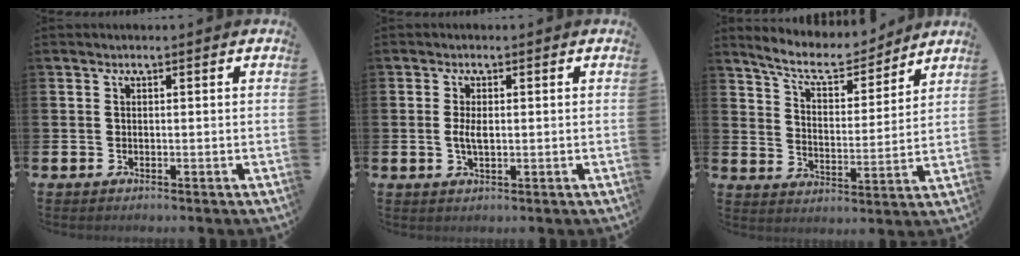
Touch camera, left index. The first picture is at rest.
{"total": 2.5, "force": [0.0, 1.1, 2.3], "torque": [-0.039, 0.001, -0.002]}
{"total": 8.2, "force": [7.6, 2.0, 2.3], "torque": [-0.072, -0.050, 0.132]}